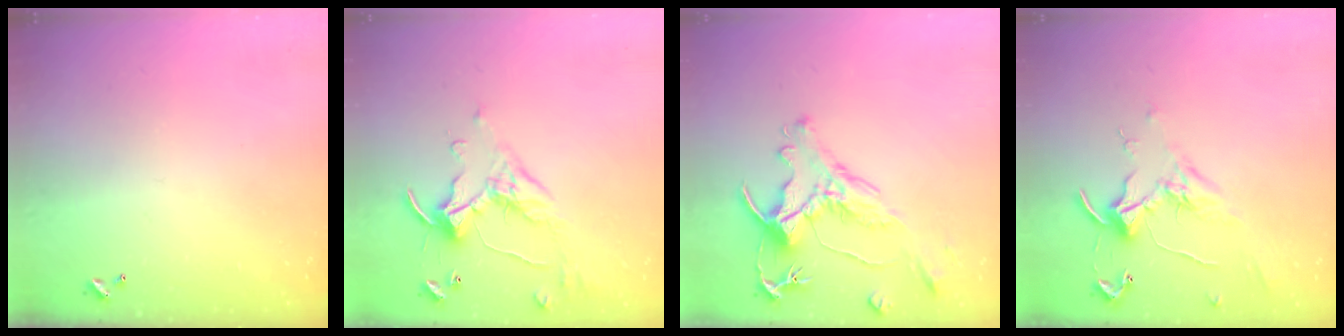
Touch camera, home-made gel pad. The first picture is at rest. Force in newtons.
{"total": 1.5, "press": 1.5, "slide": 0.2}
{"total": 2.8, "press": 2.5, "slide": 1.3}
{"total": 0.7, "press": 0.3, "slide": 0.7}